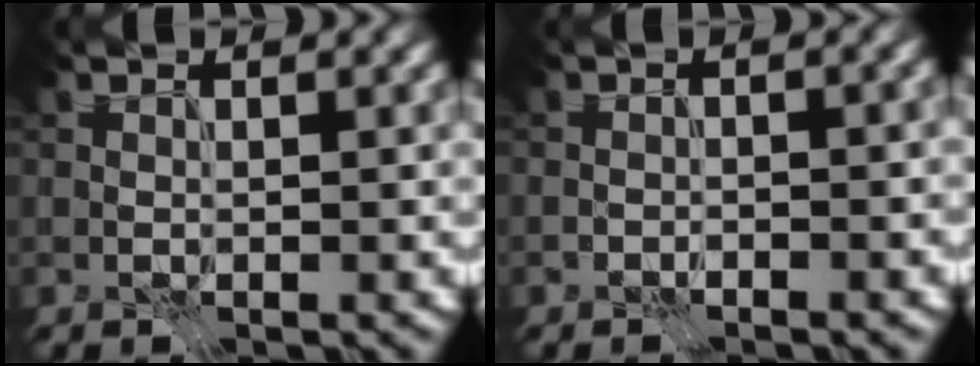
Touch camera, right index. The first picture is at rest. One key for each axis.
{"total": 1.7, "fx": -0.3, "fy": 0.6, "fz": 1.6, "tx": -0.004, "ty": 0.007, "tz": -0.012}